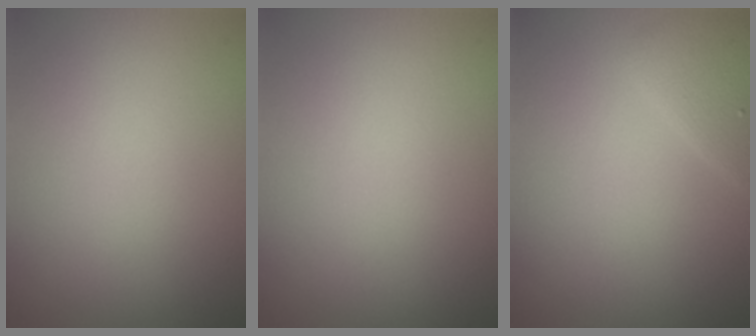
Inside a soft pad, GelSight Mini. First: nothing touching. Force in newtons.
{"total": 0.0}
{"total": 1.8, "press": 1.8, "slide": 0.1}